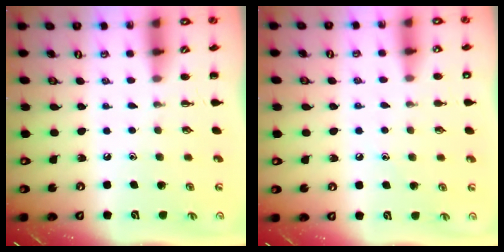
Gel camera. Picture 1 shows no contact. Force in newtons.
{"total": 5.7, "press": 5.4, "slide": 1.6}